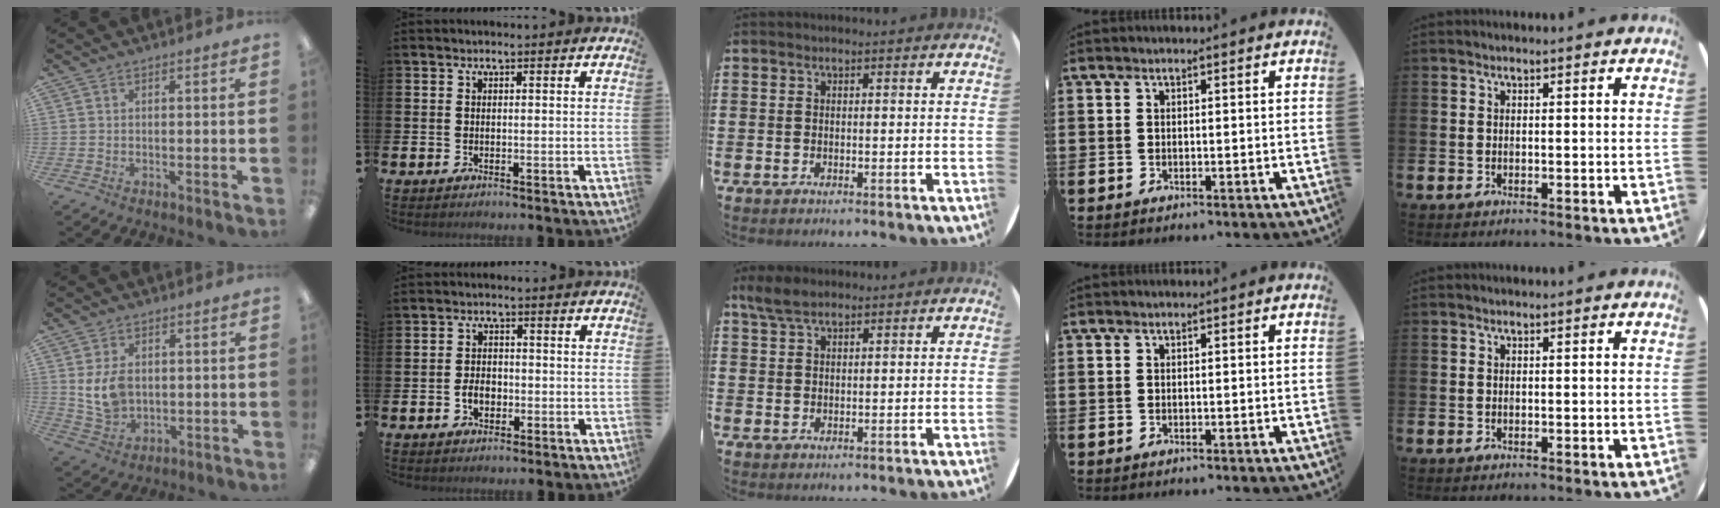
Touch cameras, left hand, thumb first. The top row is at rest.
{"thumb": {"total": 8.0, "force": [1.5, 5.8, 5.4], "torque": [-0.107, -0.001, 0.029]}, "index": {"total": 2.8, "force": [-0.9, 1.9, 1.8], "torque": [-0.022, -0.001, -0.022]}, "middle": {"total": 3.5, "force": [2.7, 1.2, 1.9], "torque": [-0.035, 0.003, 0.049]}}